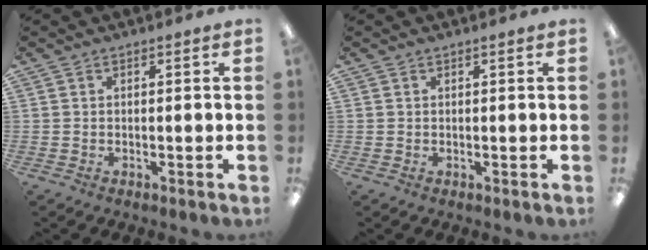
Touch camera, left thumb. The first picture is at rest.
{"total": 0.0}